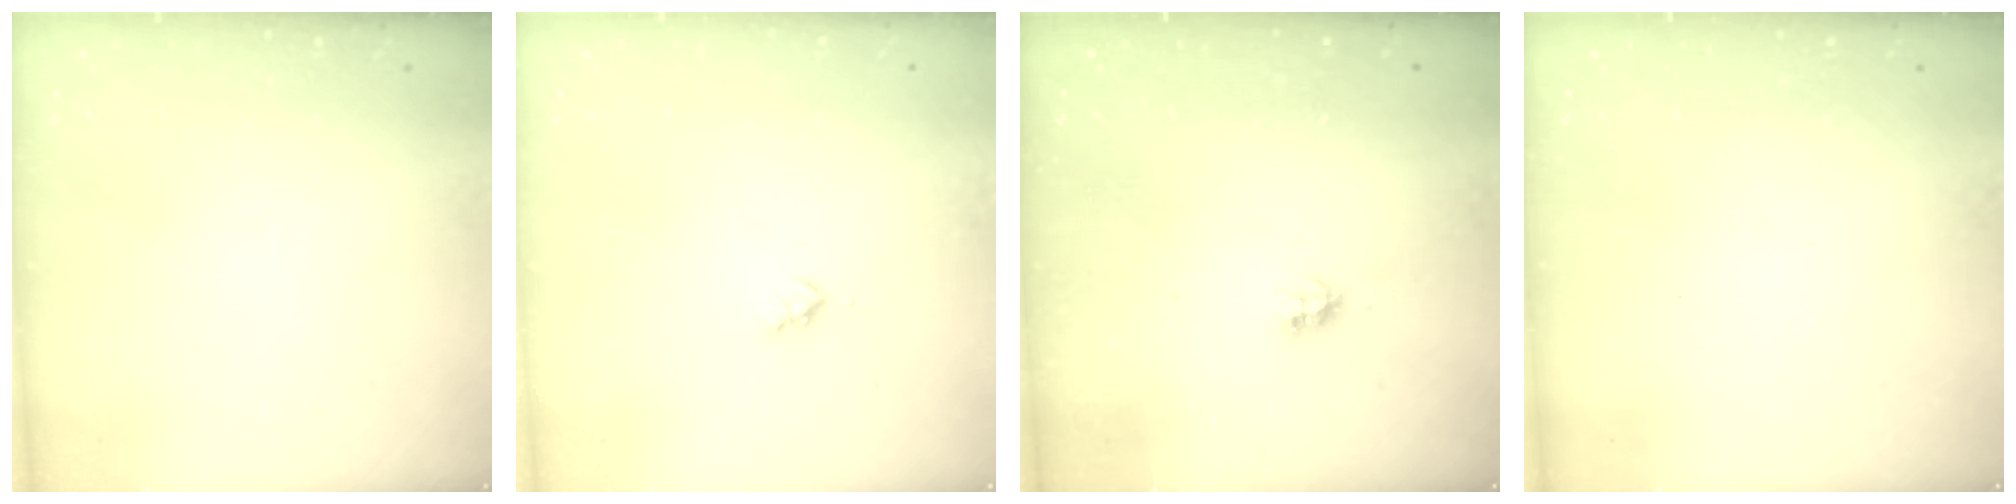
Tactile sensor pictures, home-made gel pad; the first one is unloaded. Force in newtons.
{"total": 3.1, "press": 3.0, "slide": 0.5}
{"total": 3.6, "press": 3.6, "slide": 0.1}
{"total": 0.0}